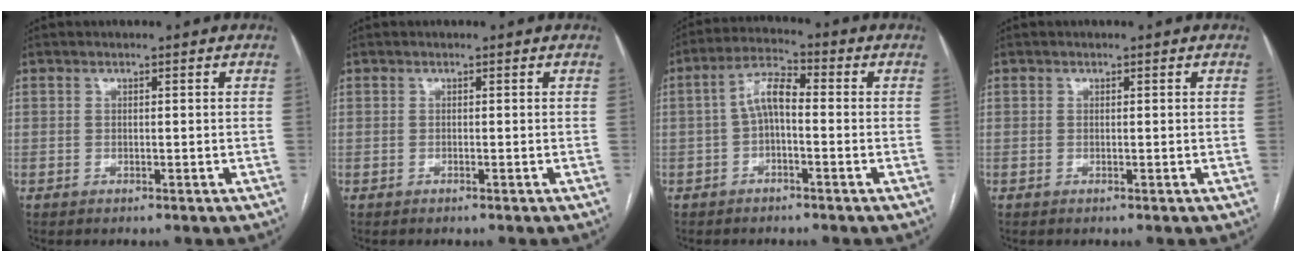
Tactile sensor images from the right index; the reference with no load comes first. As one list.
[{"total": 0.0}, {"total": 6.0, "force": [-0.3, 2.1, 5.6], "torque": [-0.108, 0.026, -0.010]}, {"total": 0.0}]